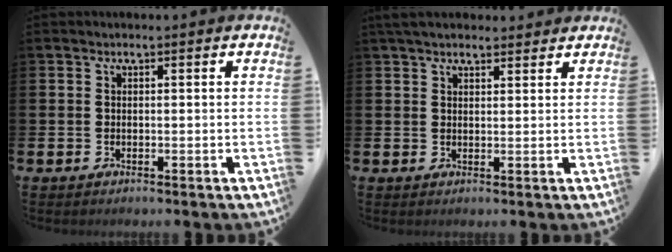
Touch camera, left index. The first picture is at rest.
{"total": 3.3, "force": [2.9, 1.2, 1.1], "torque": [-0.016, -0.006, 0.050]}